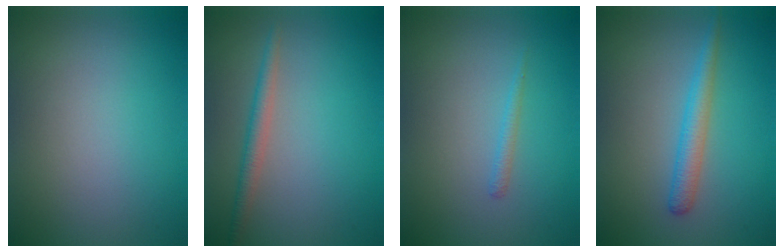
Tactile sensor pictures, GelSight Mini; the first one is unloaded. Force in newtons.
{"total": 2.0, "press": 2.0, "slide": 0.0}
{"total": 0.8, "press": 0.8, "slide": 0.1}
{"total": 2.4, "press": 2.4, "slide": 0.2}